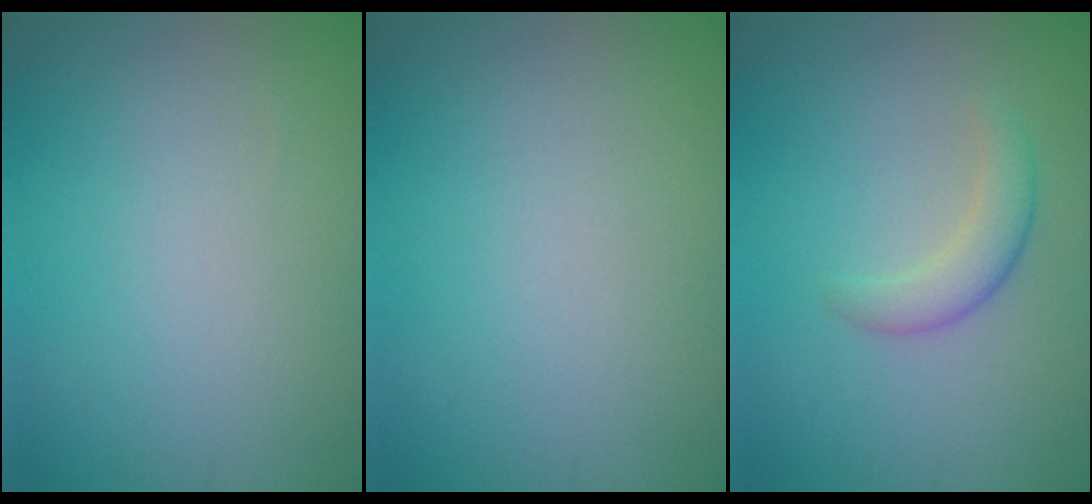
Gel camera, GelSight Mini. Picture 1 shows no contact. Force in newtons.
{"total": 0.0}
{"total": 2.3, "press": 2.3, "slide": 0.1}